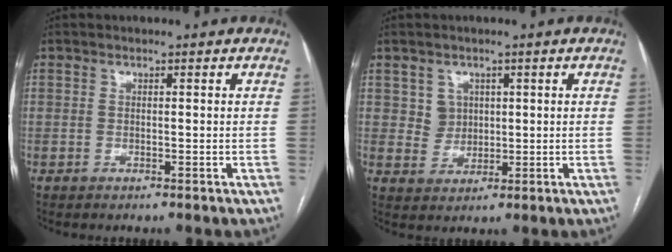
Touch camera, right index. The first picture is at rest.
{"total": 3.5, "force": [1.2, 3.2, 0.5], "torque": [-0.005, 0.007, 0.027]}